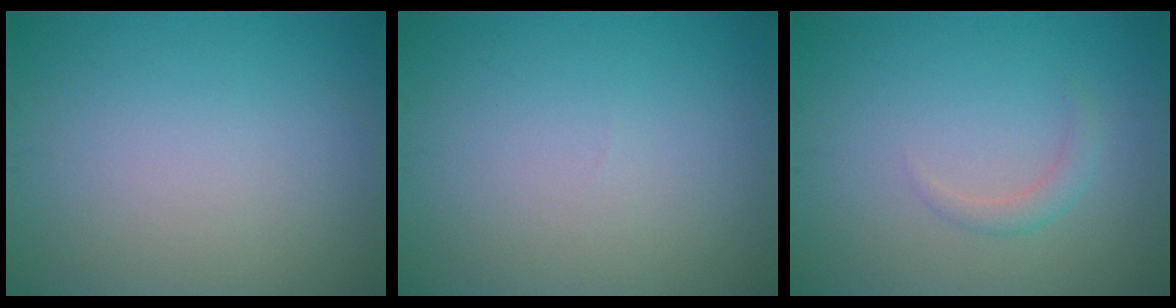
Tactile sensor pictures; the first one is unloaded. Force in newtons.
{"total": 0.0}
{"total": 1.2, "press": 1.2, "slide": 0.1}